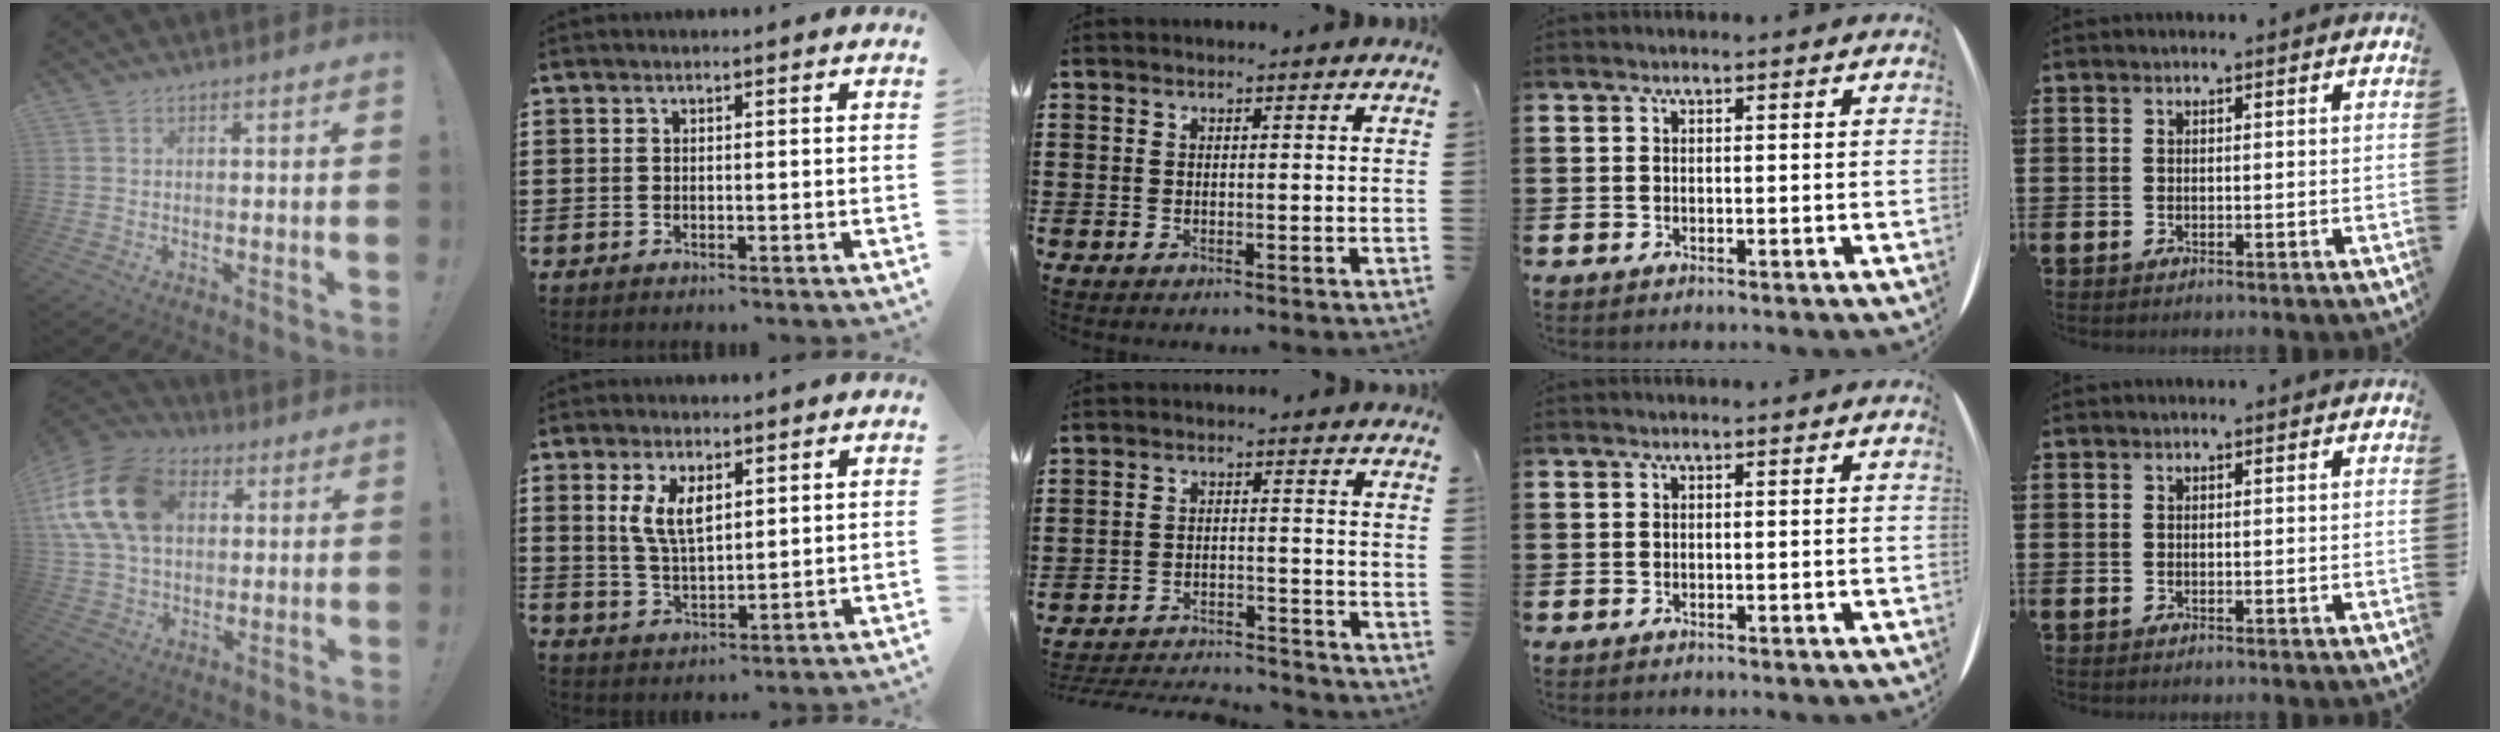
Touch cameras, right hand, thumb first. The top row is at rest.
{"thumb": {"total": 19.4, "force": [5.4, 14.1, 12.2], "torque": [-0.224, -0.004, 0.103]}, "index": {"total": 5.9, "force": [2.2, 2.5, 4.9], "torque": [-0.104, 0.004, 0.040]}, "middle": {"total": 3.9, "force": [-3.8, 0.3, 0.4], "torque": [-0.010, 0.003, -0.081]}}